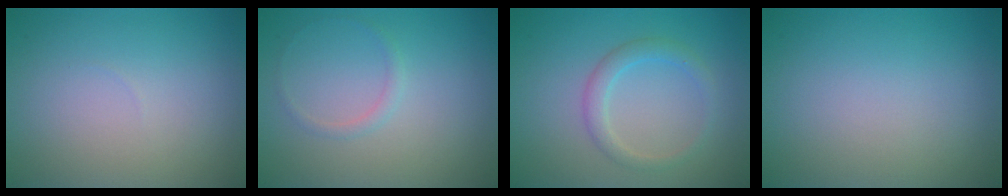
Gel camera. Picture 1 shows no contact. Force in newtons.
{"total": 0.8, "press": 0.8, "slide": 0.0}
{"total": 2.0, "press": 2.0, "slide": 0.2}
{"total": 0.0}